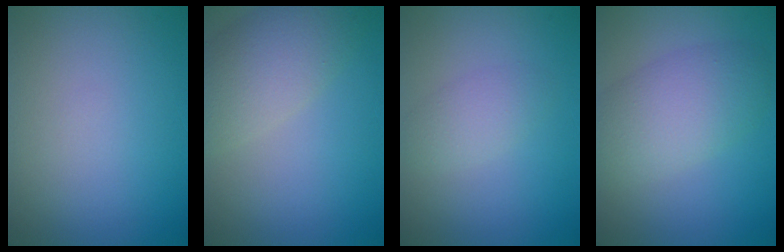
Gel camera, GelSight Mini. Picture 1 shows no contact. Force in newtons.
{"total": 5.2, "press": 5.2, "slide": 0.3}
{"total": 2.0, "press": 2.0, "slide": 0.1}
{"total": 5.5, "press": 5.5, "slide": 0.1}